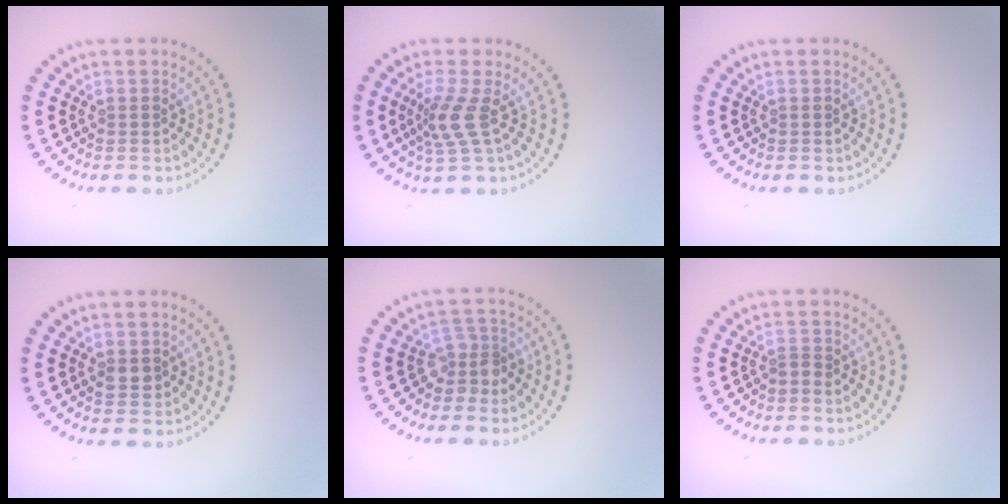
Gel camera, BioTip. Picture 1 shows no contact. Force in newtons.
{"total": 2.8, "press": 2.1, "slide": 1.9}
{"total": 0.0}
{"total": 1.7, "press": 1.7, "slide": 0.1}
{"total": 2.5, "press": 1.9, "slide": 1.5}
{"total": 0.6, "press": 0.4, "slide": 0.5}